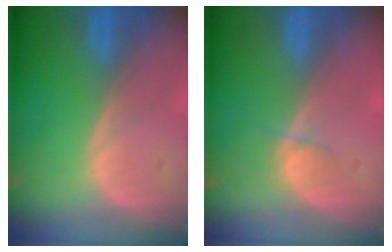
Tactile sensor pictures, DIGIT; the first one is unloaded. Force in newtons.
{"total": 1.4, "press": 1.3, "slide": 0.6}